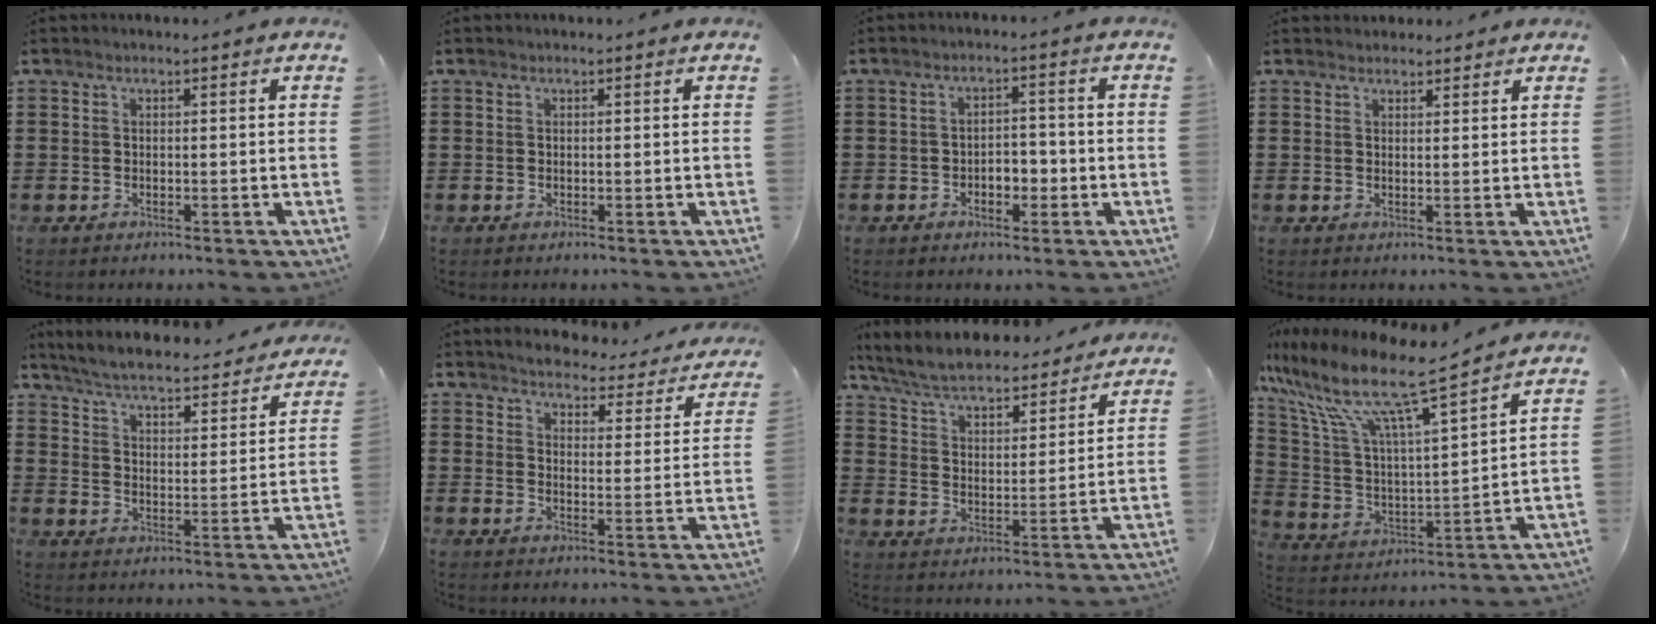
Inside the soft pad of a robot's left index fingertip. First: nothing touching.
{"total": 0.0}
{"total": 3.0, "force": [-1.2, 2.0, 2.0], "torque": [-0.033, 0.000, -0.029]}
{"total": 1.9, "force": [1.7, 0.9, 0.0], "torque": [0.004, 0.001, 0.033]}
{"total": 5.2, "force": [5.1, -0.2, 1.3], "torque": [-0.050, -0.037, 0.082]}
{"total": 3.6, "force": [3.6, 0.1, 0.3], "torque": [-0.029, -0.033, 0.056]}
{"total": 6.7, "force": [6.4, 0.8, 2.0], "torque": [-0.067, -0.039, 0.110]}
{"total": 12.0, "force": [9.0, 1.6, 7.8], "torque": [-0.183, -0.055, 0.149]}